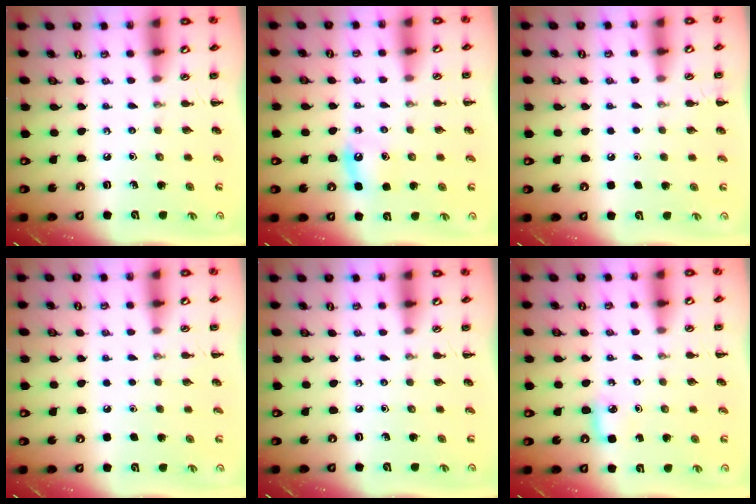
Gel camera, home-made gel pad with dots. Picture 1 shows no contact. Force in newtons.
{"total": 5.7, "press": 5.4, "slide": 1.9}
{"total": 1.8, "press": 1.8, "slide": 0.1}
{"total": 1.7, "press": 1.6, "slide": 0.1}
{"total": 0.0}
{"total": 4.4, "press": 4.1, "slide": 1.6}